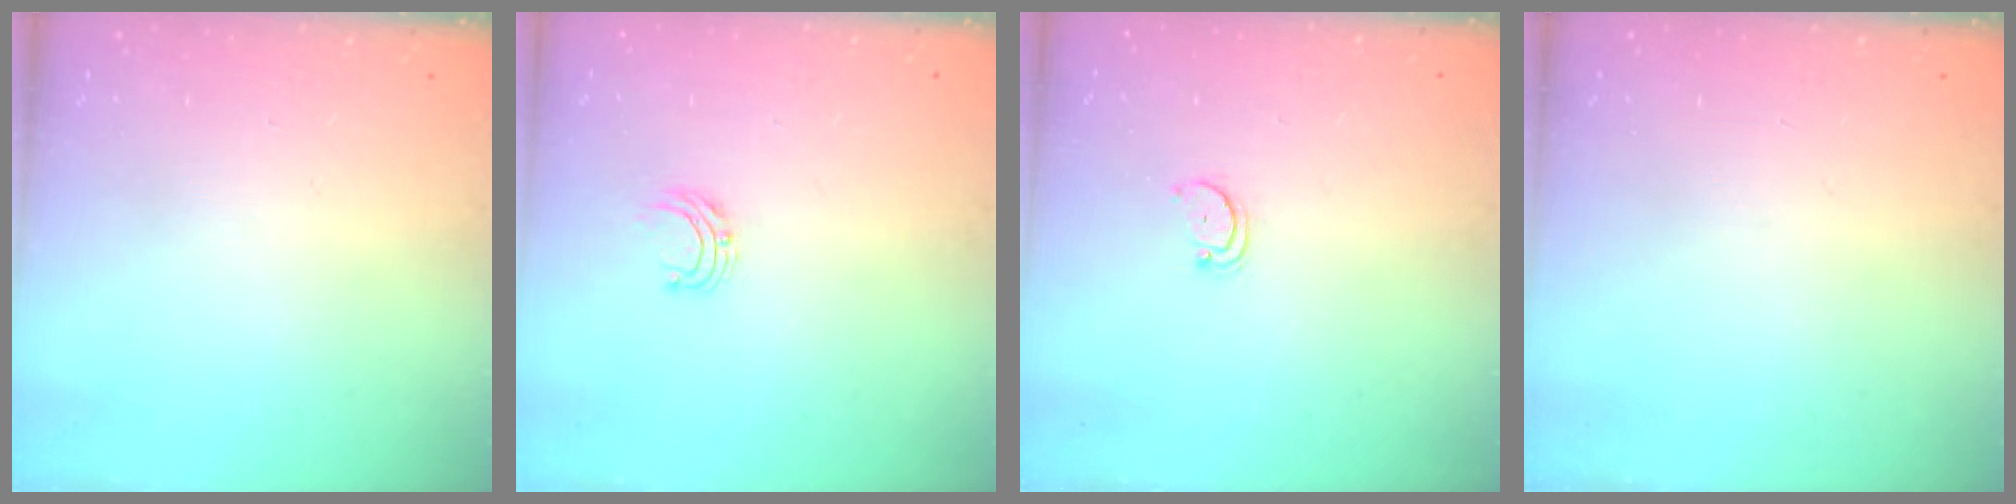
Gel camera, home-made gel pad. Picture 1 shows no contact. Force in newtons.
{"total": 4.6, "press": 4.6, "slide": 0.5}
{"total": 2.3, "press": 2.3, "slide": 0.2}
{"total": 0.0}